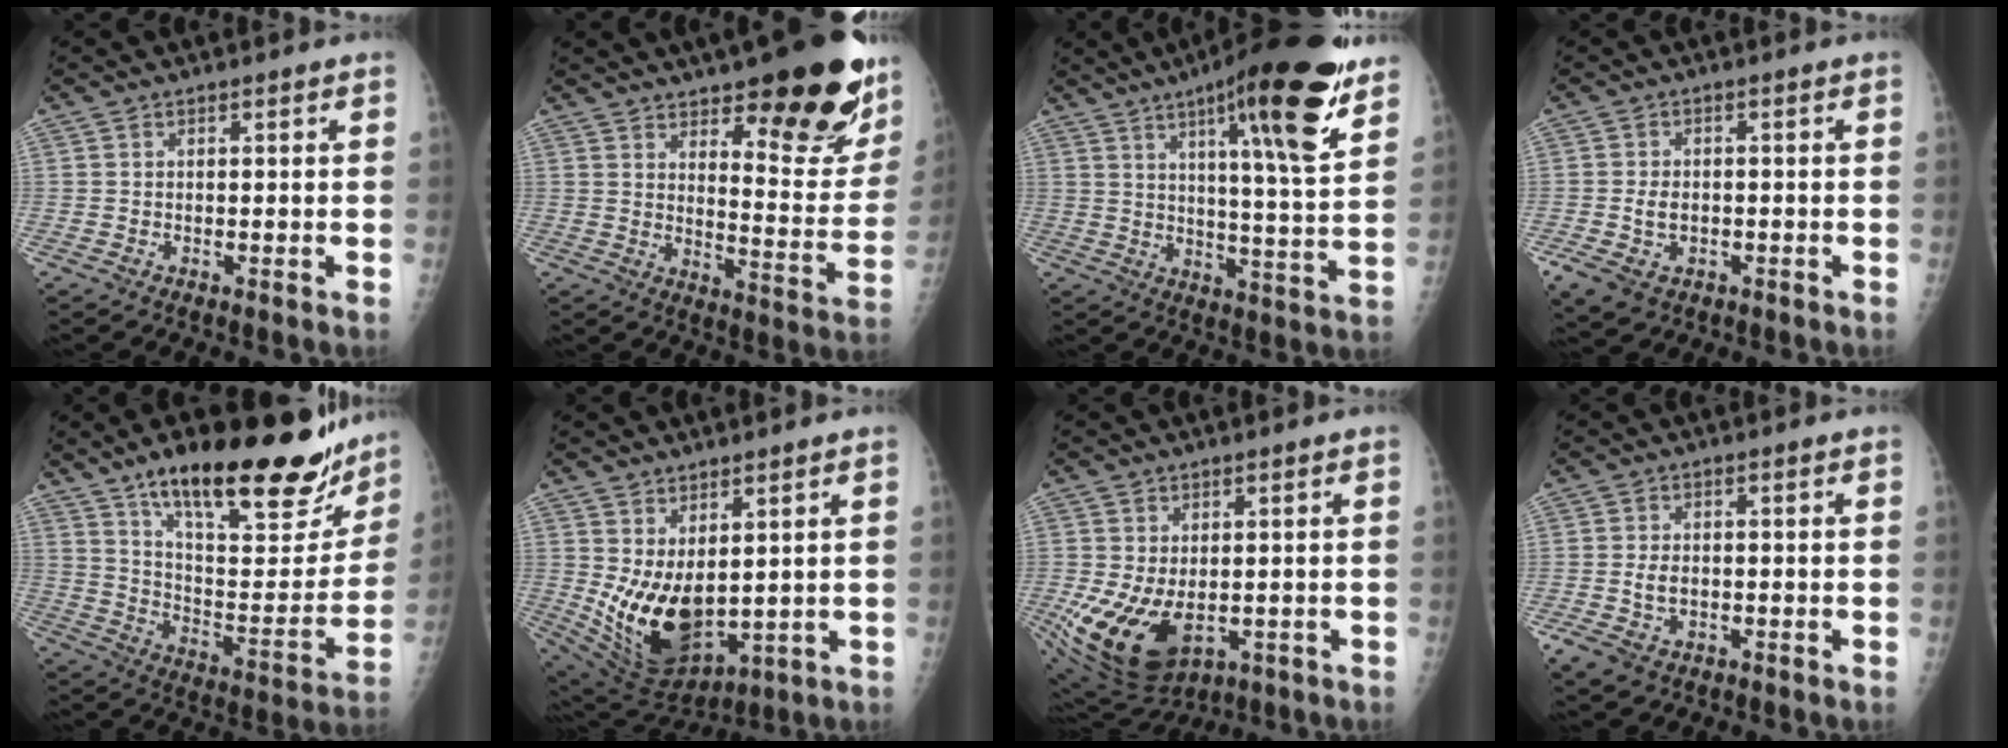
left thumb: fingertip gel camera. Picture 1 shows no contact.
{"total": 22.4, "force": [14.1, 7.2, 15.8], "torque": [-0.160, -0.091, 0.193]}
{"total": 20.7, "force": [12.0, 3.3, 16.6], "torque": [-0.219, -0.054, 0.173]}
{"total": 6.4, "force": [-1.6, 4.5, 4.2], "torque": [-0.080, 0.004, -0.017]}
{"total": 28.6, "force": [19.9, 9.1, 18.5], "torque": [-0.233, -0.076, 0.304]}
{"total": 13.8, "force": [1.7, 8.2, 10.9], "torque": [-0.175, -0.040, 0.063]}
{"total": 15.1, "force": [-3.3, 9.8, 11.0], "torque": [-0.208, -0.014, -0.026]}
{"total": 5.4, "force": [-1.4, 3.8, 3.6], "torque": [-0.073, 0.004, -0.017]}